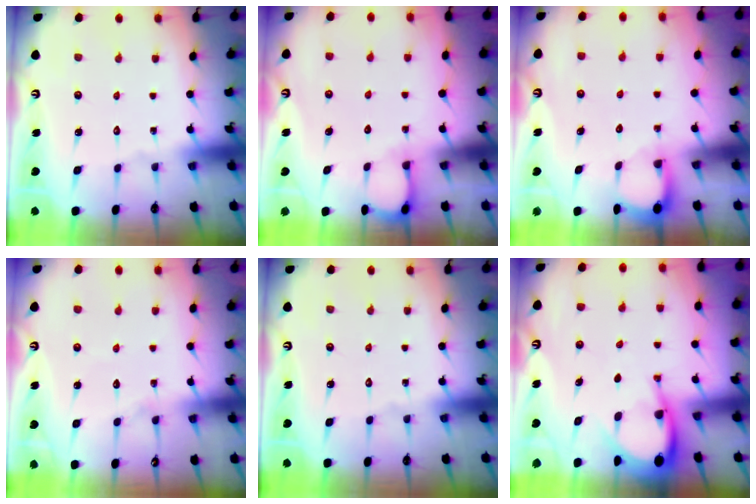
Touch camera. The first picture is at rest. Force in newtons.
{"total": 2.7, "press": 2.7, "slide": 0.3}
{"total": 2.4, "press": 2.4, "slide": 0.3}
{"total": 5.8, "press": 5.8, "slide": 0.6}
{"total": 0.0}
{"total": 4.8, "press": 4.8, "slide": 0.7}